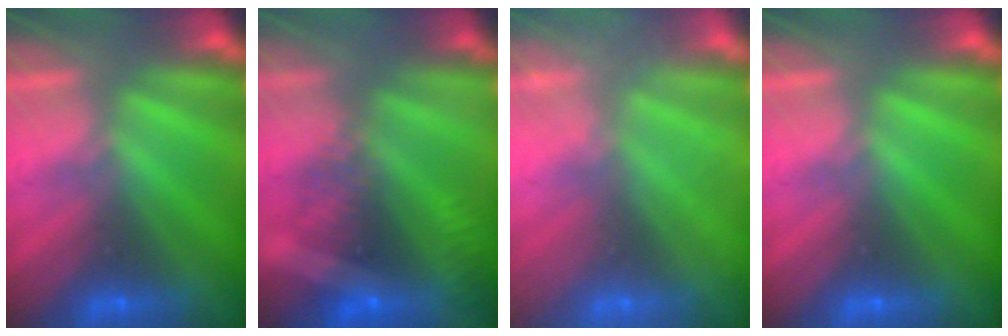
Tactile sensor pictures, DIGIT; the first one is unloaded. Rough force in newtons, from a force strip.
{"total": 7.9}
{"total": 2.5}
{"total": 0.0}